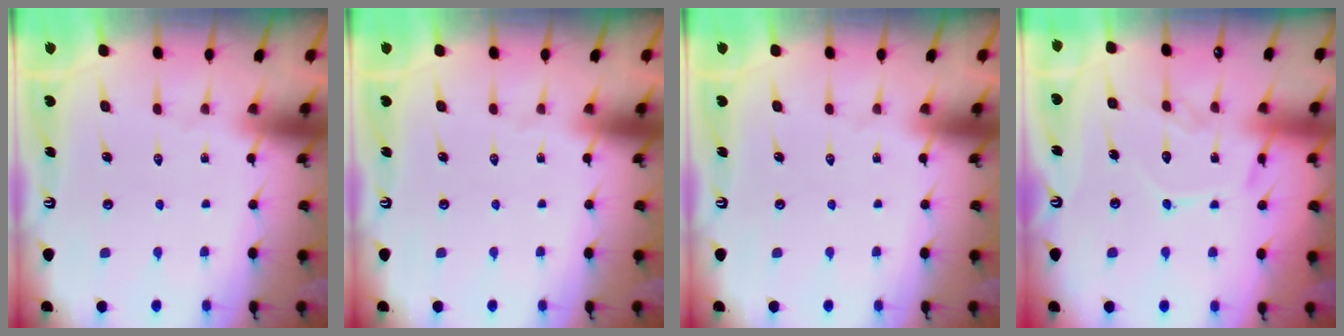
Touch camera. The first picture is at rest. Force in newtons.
{"total": 0.0}
{"total": 0.0}
{"total": 11.9, "press": 11.9, "slide": 0.3}